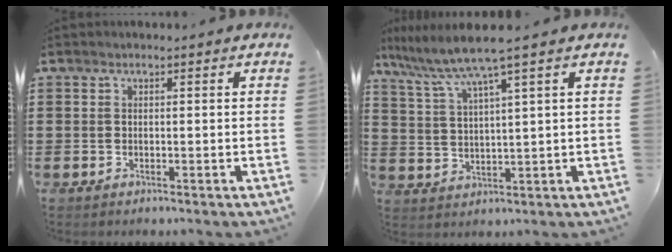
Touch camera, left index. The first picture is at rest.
{"total": 5.7, "force": [4.0, -0.6, 4.0], "torque": [-0.101, -0.025, 0.061]}